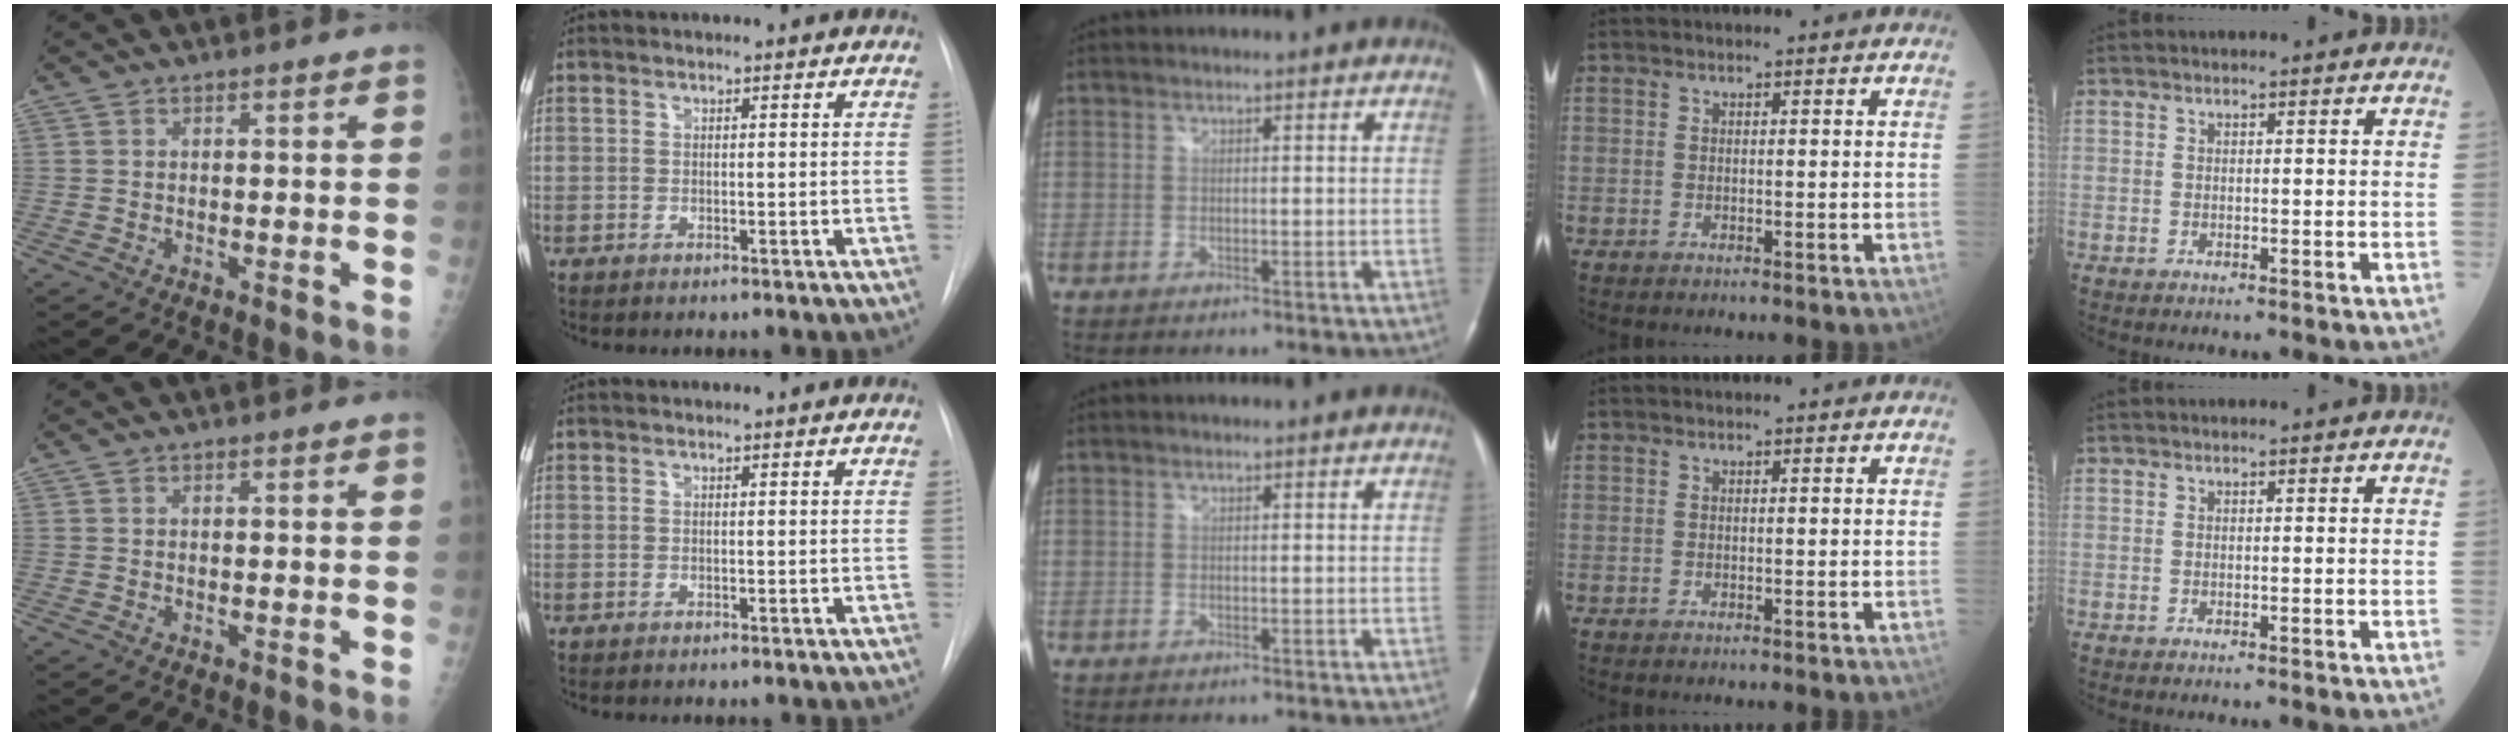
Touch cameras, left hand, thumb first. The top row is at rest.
{}